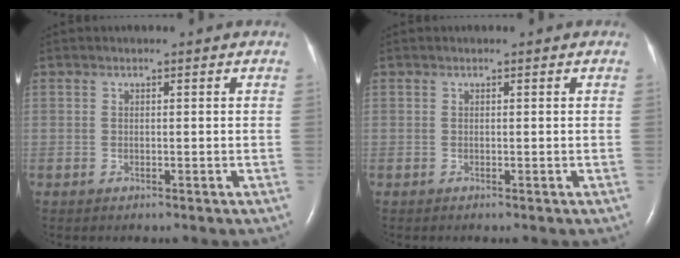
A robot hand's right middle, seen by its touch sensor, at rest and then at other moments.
{"total": 0.0}